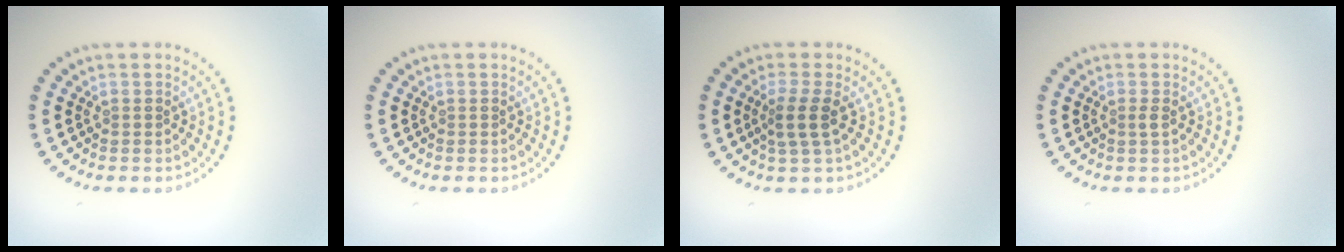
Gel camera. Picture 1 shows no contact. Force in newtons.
{"total": 0.0}
{"total": 2.5, "press": 2.0, "slide": 1.5}
{"total": 0.7, "press": 0.4, "slide": 0.5}